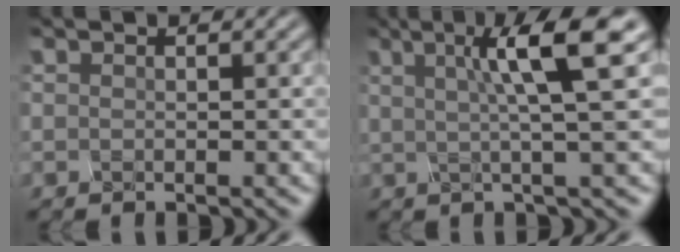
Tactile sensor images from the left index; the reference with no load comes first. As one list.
[{"total": 6.0, "force": [2.0, 0.2, 5.6], "torque": [-0.087, 0.018, 0.044]}]